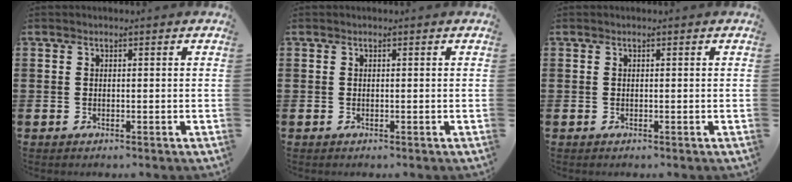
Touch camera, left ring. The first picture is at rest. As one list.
[{"total": 0.0}, {"total": 0.0}]